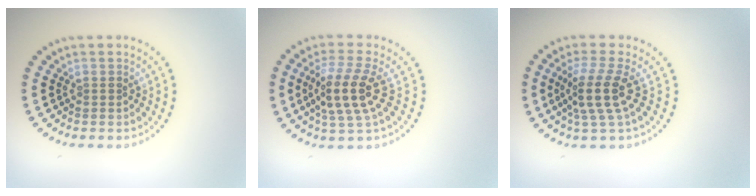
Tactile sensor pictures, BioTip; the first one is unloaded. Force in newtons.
{"total": 4.1, "press": 3.6, "slide": 1.9}
{"total": 3.6, "press": 2.7, "slide": 2.4}